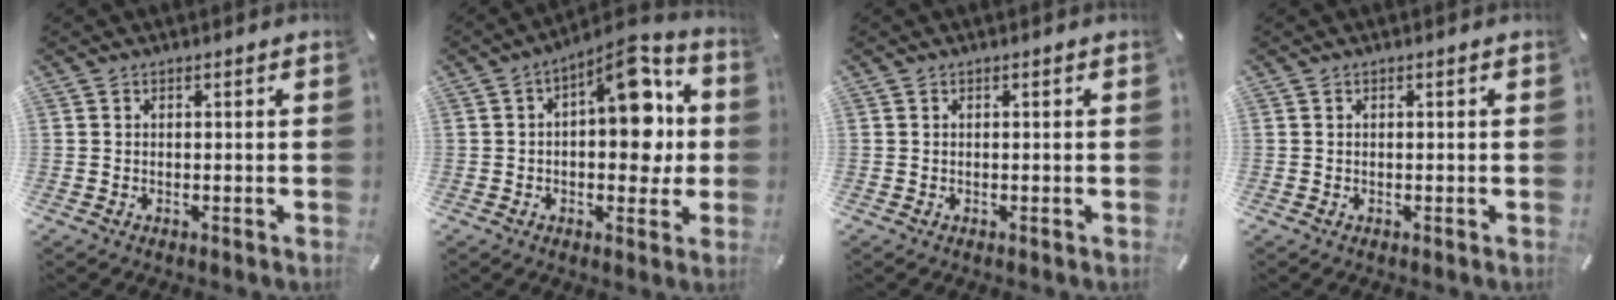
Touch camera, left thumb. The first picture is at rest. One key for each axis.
{"total": 14.6, "fx": 3.0, "fy": 7.8, "fz": 12.0, "tx": -0.138, "ty": -0.032, "tz": 0.048}
{"total": 0.0}
{"total": 0.0}